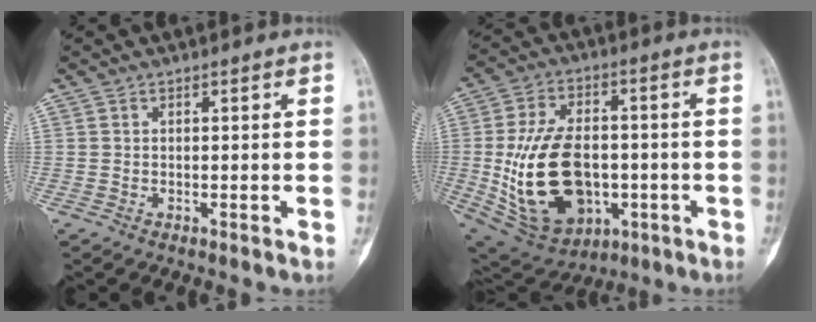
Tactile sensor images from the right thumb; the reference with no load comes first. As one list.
[{"total": 21.0, "force": [-2.7, 13.7, 15.7], "torque": [-0.275, 0.009, -0.019]}]